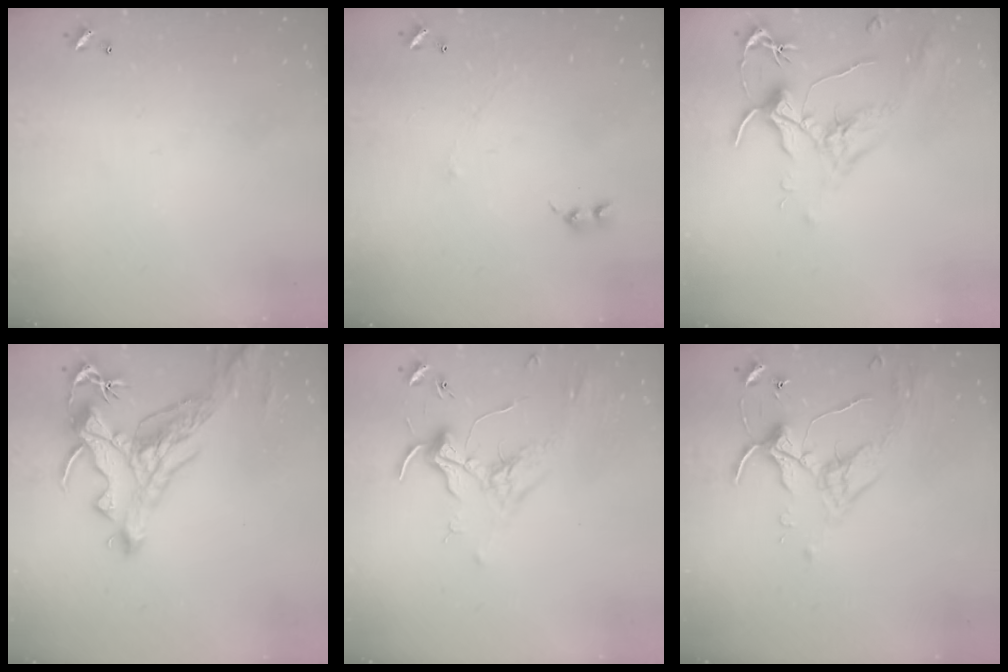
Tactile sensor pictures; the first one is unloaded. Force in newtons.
{"total": 1.1, "press": 0.9, "slide": 0.6}
{"total": 1.8, "press": 1.7, "slide": 0.6}
{"total": 2.2, "press": 1.7, "slide": 1.3}
{"total": 1.7, "press": 1.6, "slide": 0.7}
{"total": 3.9, "press": 3.8, "slide": 0.5}